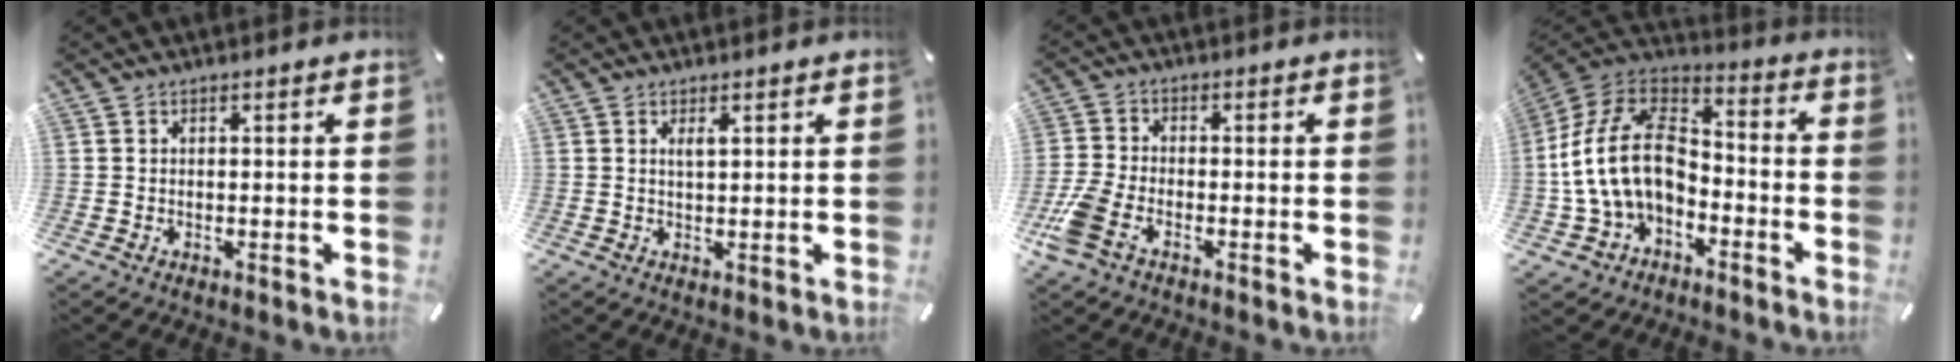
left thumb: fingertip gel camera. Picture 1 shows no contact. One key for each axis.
{"total": 1.4, "fx": 0.7, "fy": 0.3, "fz": 1.1, "tx": -0.024, "ty": 0.002, "tz": 0.011}
{"total": 6.6, "fx": -3.3, "fy": 3.8, "fz": 4.3, "tx": -0.111, "ty": 0.004, "tz": -0.066}
{"total": 17.8, "fx": -3.5, "fy": 12.5, "fz": 12.2, "tx": -0.260, "ty": 0.032, "tz": -0.062}